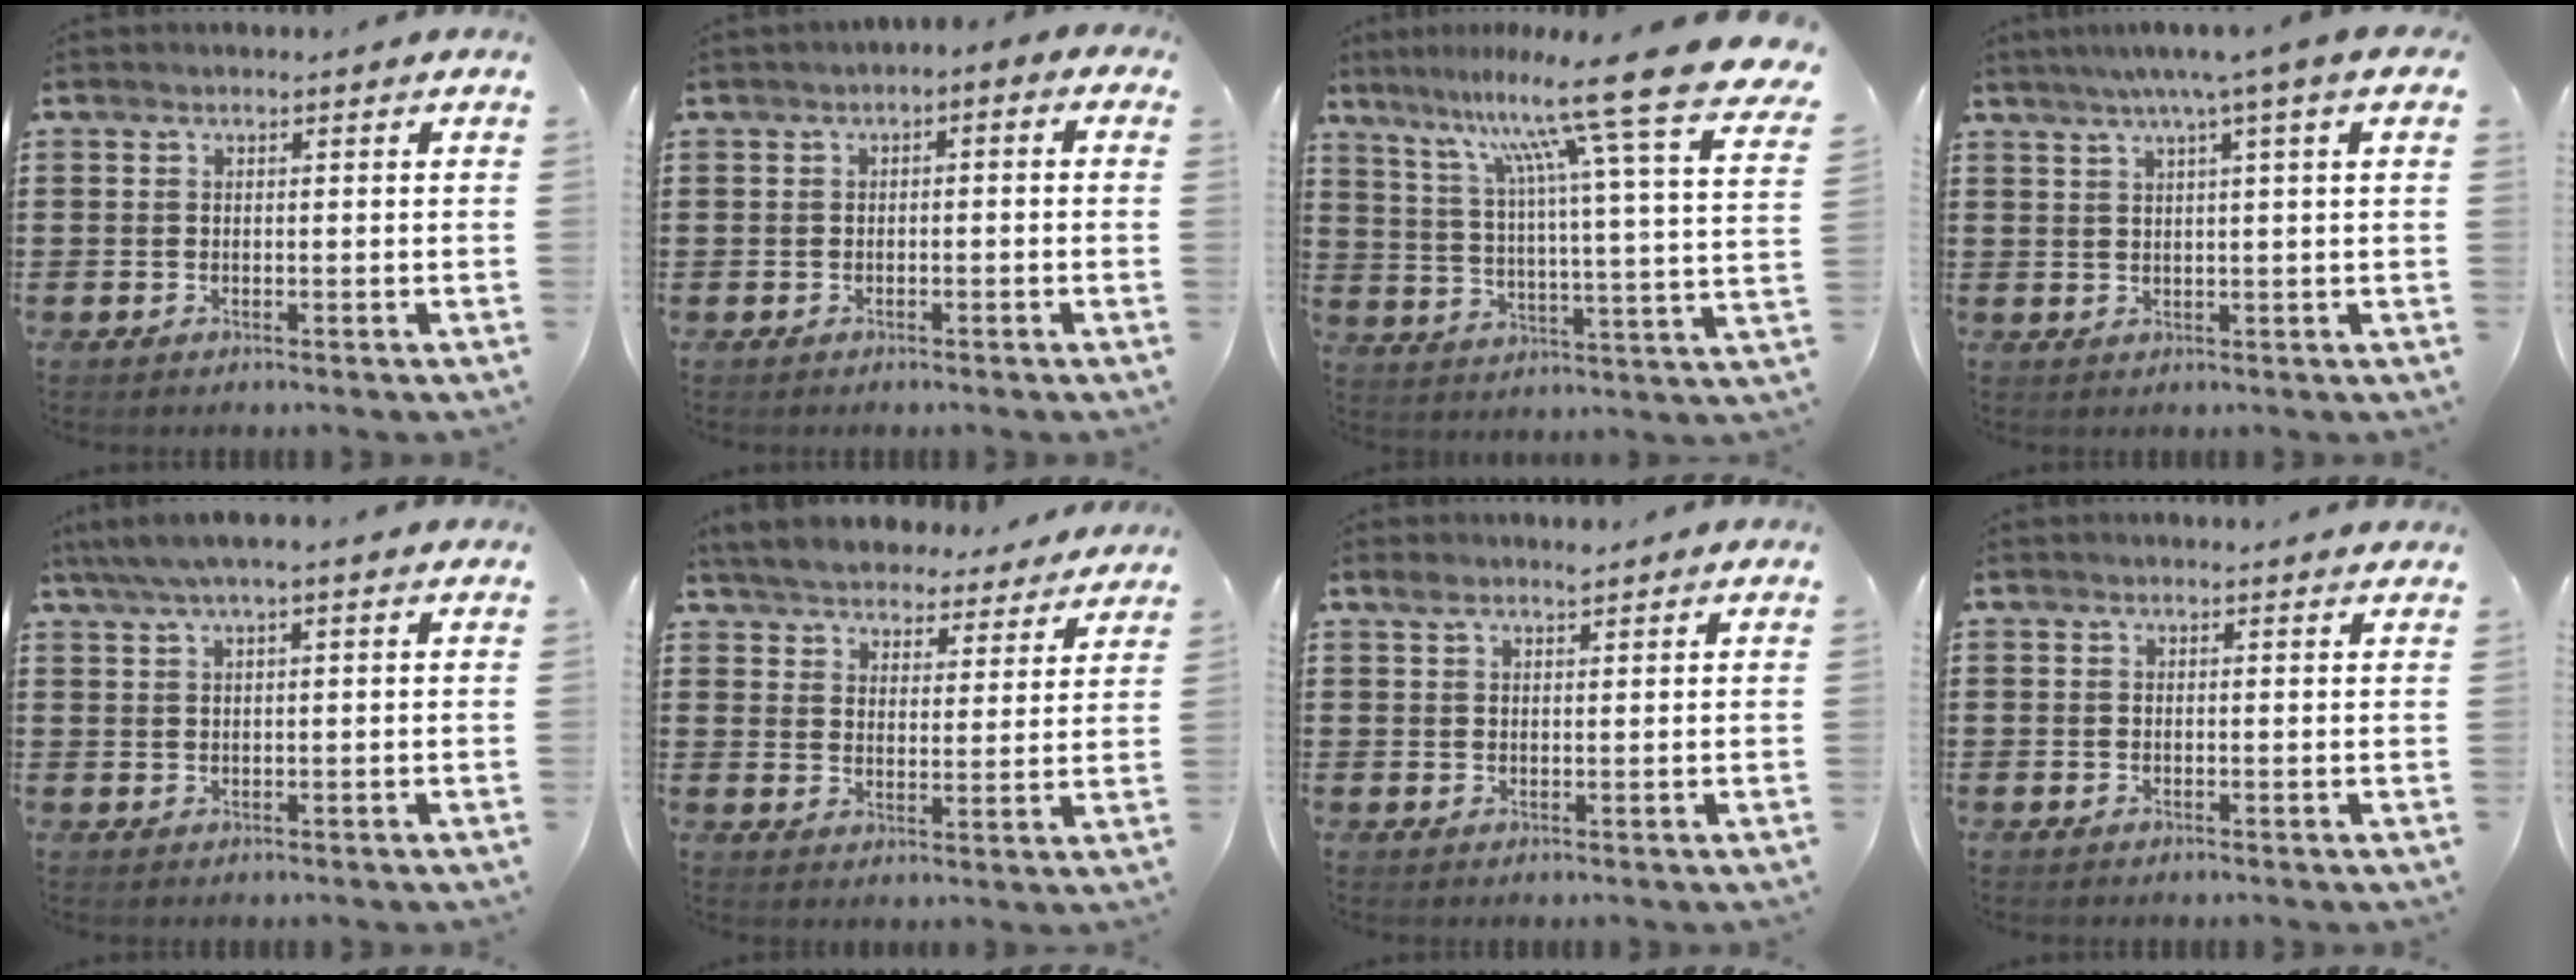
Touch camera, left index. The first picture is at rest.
{"total": 1.5, "force": [-1.3, 0.5, 0.6], "torque": [-0.015, 0.004, -0.030]}
{"total": 14.5, "force": [12.0, -0.8, 8.1], "torque": [-0.160, -0.097, 0.185]}
{"total": 4.9, "force": [2.5, -0.5, 4.2], "torque": [-0.087, -0.001, 0.039]}
{"total": 2.7, "force": [1.6, 0.3, 2.2], "torque": [-0.044, 0.004, 0.028]}
{"total": 5.2, "force": [5.2, 0.4, 0.3], "torque": [-0.036, -0.034, 0.089]}
{"total": 2.3, "force": [1.9, 0.6, 1.2], "torque": [-0.026, 0.004, 0.035]}
{"total": 0.6, "force": [0.5, 0.0, 0.3], "torque": [0.000, -0.004, 0.008]}